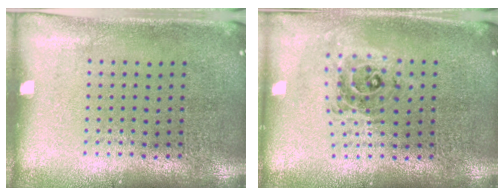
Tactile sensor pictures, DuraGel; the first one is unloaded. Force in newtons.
{"total": 0.7, "press": 0.7, "slide": 0.2}